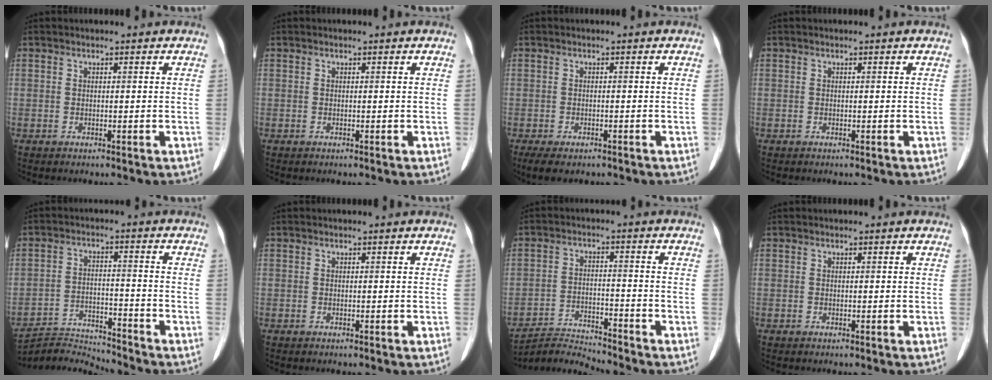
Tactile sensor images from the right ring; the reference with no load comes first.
{"total": 0.0}
{"total": 5.2, "force": [-3.9, 2.2, 2.7], "torque": [-0.043, -0.011, -0.054]}
{"total": 0.0}
{"total": 6.9, "force": [-6.6, -1.2, -1.7], "torque": [0.020, 0.001, -0.118]}
{"total": 0.0}
{"total": 6.0, "force": [-5.7, -1.4, -1.0], "torque": [0.006, -0.009, -0.103]}
{"total": 0.0}